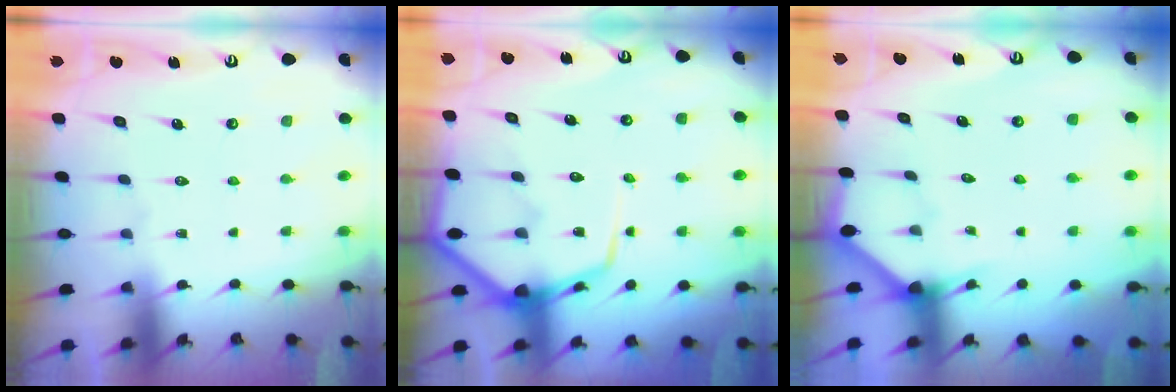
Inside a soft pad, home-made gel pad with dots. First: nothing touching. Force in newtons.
{"total": 11.9, "press": 11.8, "slide": 0.8}
{"total": 3.0, "press": 3.0, "slide": 0.2}